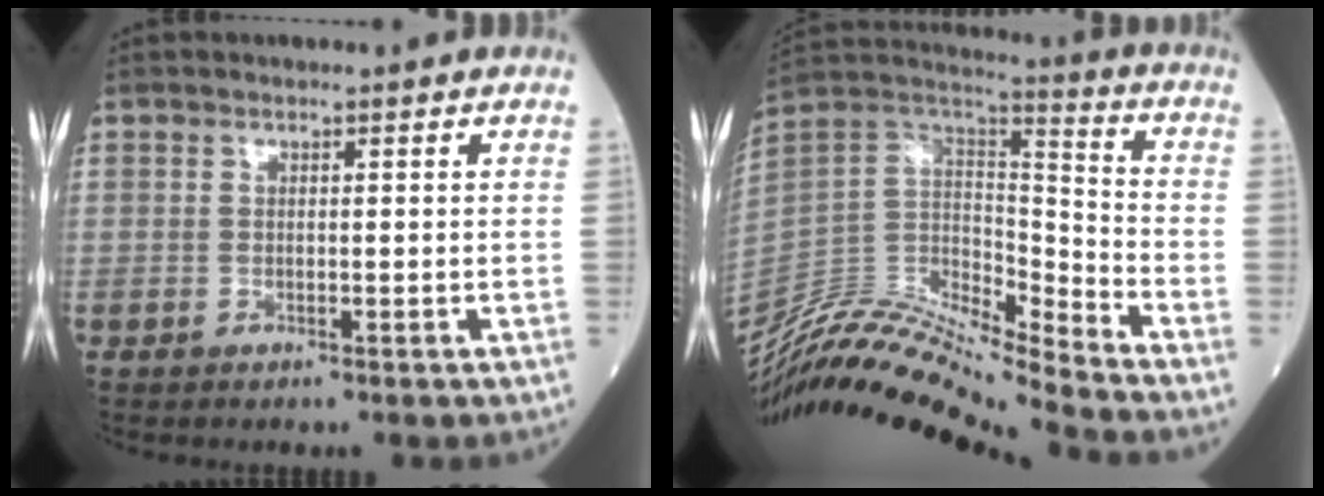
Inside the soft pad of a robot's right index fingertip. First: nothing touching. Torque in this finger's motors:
{"motor_torque": [0.18, -0.79, 0.07, -0.01]}